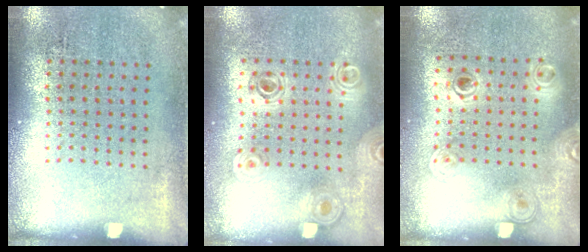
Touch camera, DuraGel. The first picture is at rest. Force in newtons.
{"total": 0.9, "press": 0.9, "slide": 0.1}
{"total": 1.2, "press": 1.0, "slide": 0.6}